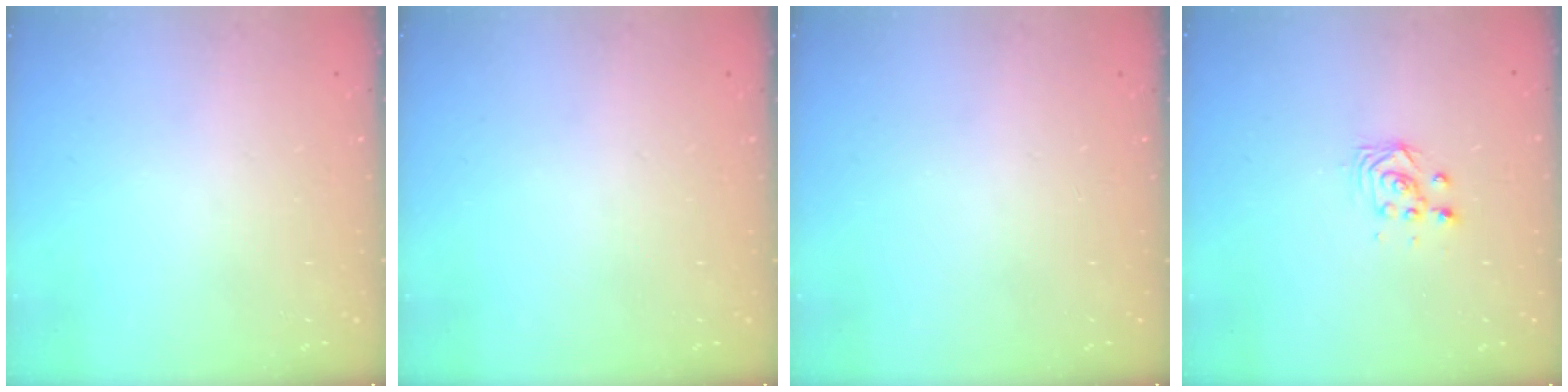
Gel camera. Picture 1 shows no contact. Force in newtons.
{"total": 0.0}
{"total": 0.0}
{"total": 2.9, "press": 2.9, "slide": 0.4}